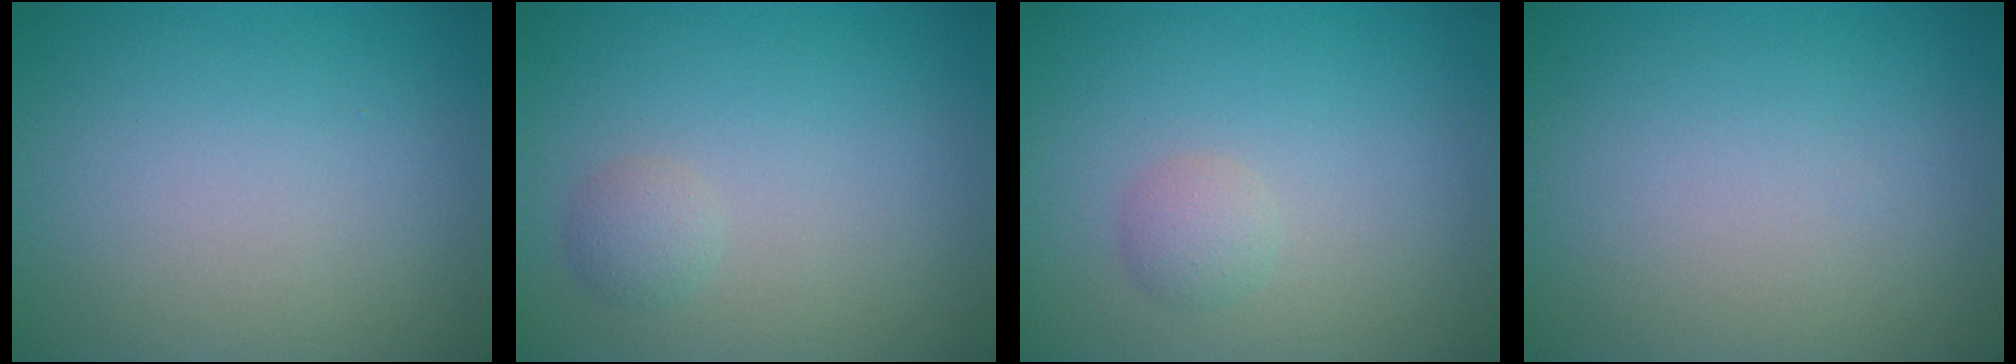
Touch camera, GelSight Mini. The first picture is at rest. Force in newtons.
{"total": 1.3, "press": 1.3, "slide": 0.0}
{"total": 1.4, "press": 1.4, "slide": 0.1}
{"total": 0.0}